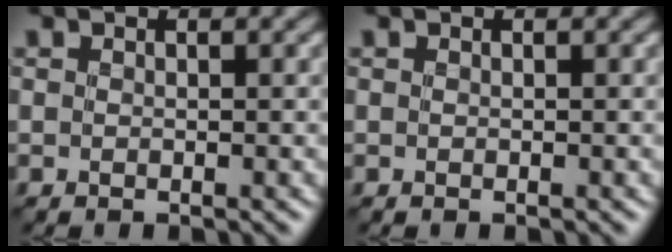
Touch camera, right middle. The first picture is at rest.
{"total": 0.0}